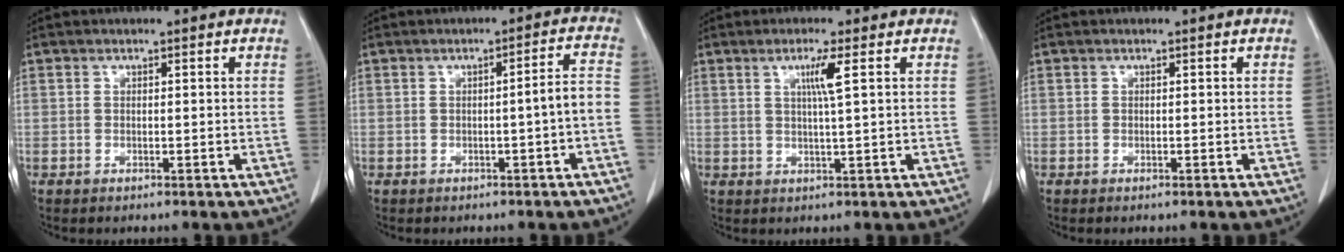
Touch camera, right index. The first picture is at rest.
{"total": 3.7, "force": [-1.2, -0.2, 3.5], "torque": [-0.044, 0.011, -0.017]}
{"total": 3.6, "force": [1.2, -0.7, 3.3], "torque": [-0.063, -0.003, 0.023]}
{"total": 0.0}